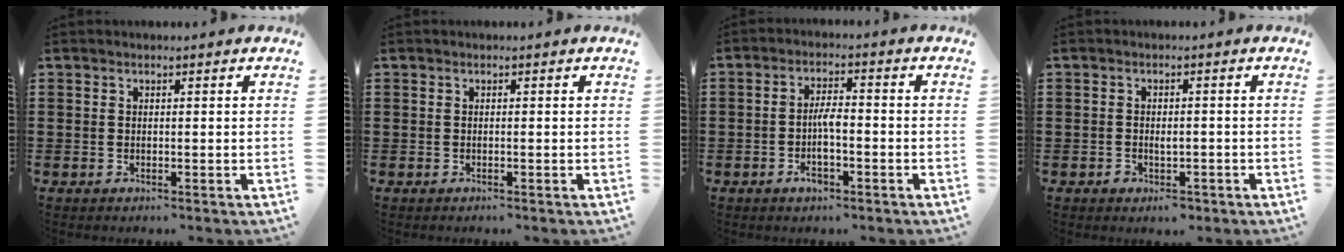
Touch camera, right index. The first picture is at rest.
{"total": 0.0}
{"total": 4.4, "force": [-1.5, 1.7, 3.8], "torque": [-0.074, 0.005, -0.029]}
{"total": 1.7, "force": [-1.0, 1.0, 1.0], "torque": [-0.022, 0.000, -0.019]}